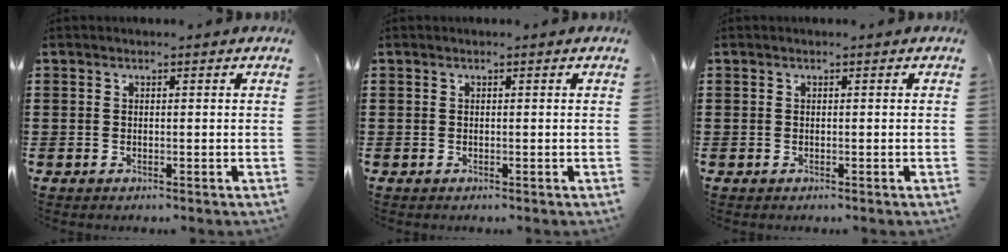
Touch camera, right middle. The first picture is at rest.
{"total": 0.0}
{"total": 0.0}